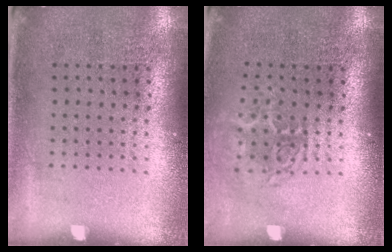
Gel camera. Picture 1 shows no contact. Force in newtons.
{"total": 1.6, "press": 1.2, "slide": 1.2}